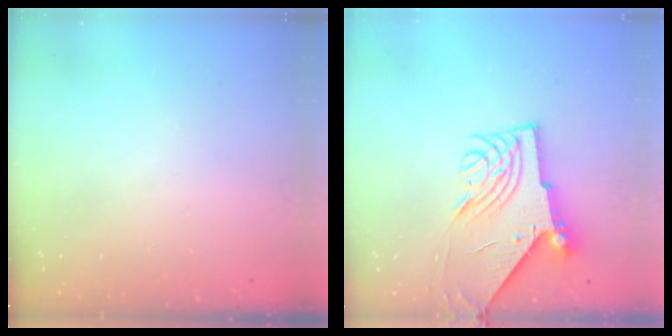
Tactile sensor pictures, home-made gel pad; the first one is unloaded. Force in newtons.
{"total": 9.2, "press": 9.1, "slide": 1.3}